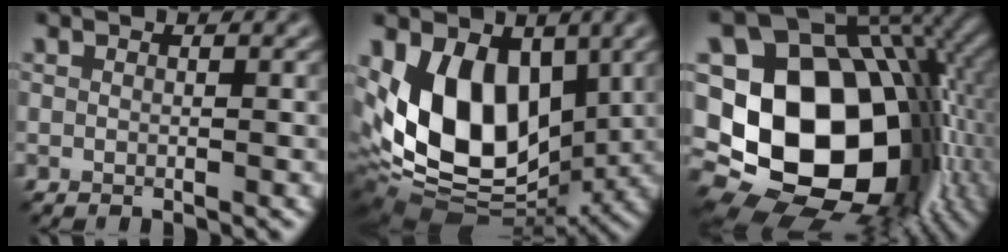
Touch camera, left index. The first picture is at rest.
{"total": 11.3, "force": [1.3, 7.5, 8.3], "torque": [-0.159, -0.019, 0.021]}
{"total": 20.6, "force": [-2.0, 15.7, 13.1], "torque": [-0.218, -0.018, -0.018]}